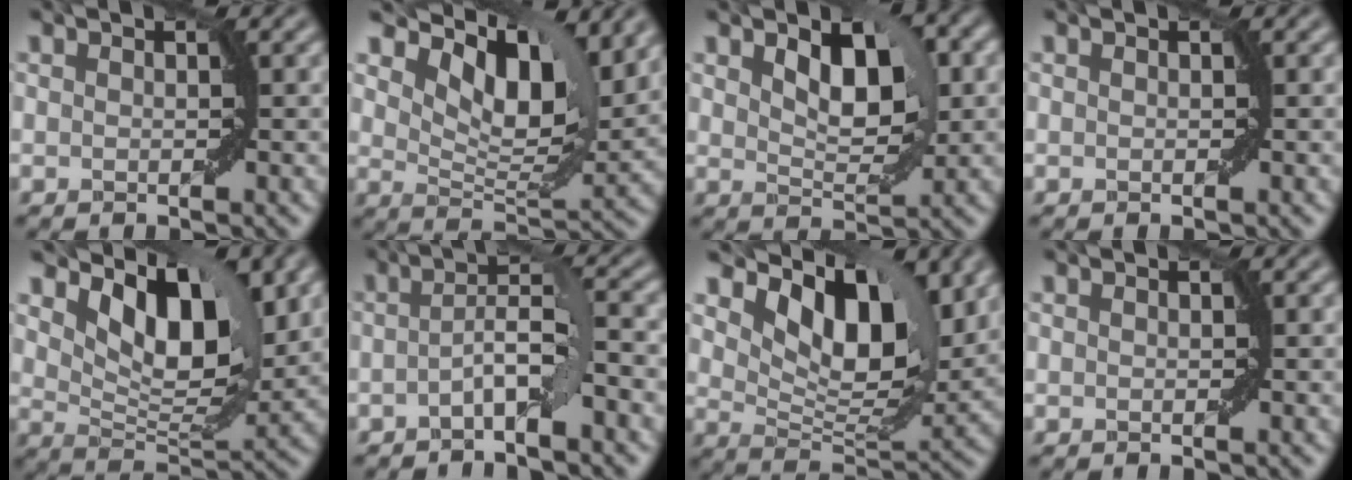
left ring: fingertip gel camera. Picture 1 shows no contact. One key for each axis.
{"total": 9.2, "fx": 5.4, "fy": 4.1, "fz": 6.2, "tx": -0.102, "ty": 0.001, "tz": 0.096}
{"total": 5.5, "fx": 1.6, "fy": 2.7, "fz": 4.5, "tx": -0.076, "ty": 0.002, "tz": 0.030}
{"total": 0.0}
{"total": 8.4, "fx": 3.7, "fy": 4.2, "fz": 6.3, "tx": -0.103, "ty": -0.009, "tz": 0.064}
{"total": 3.6, "fx": -1.3, "fy": 0.4, "fz": 3.3, "tx": -0.056, "ty": 0.016, "tz": -0.032}
{"total": 9.8, "fx": 5.0, "fy": 4.9, "fz": 6.8, "tx": -0.109, "ty": -0.004, "tz": 0.087}
{"total": 0.0}